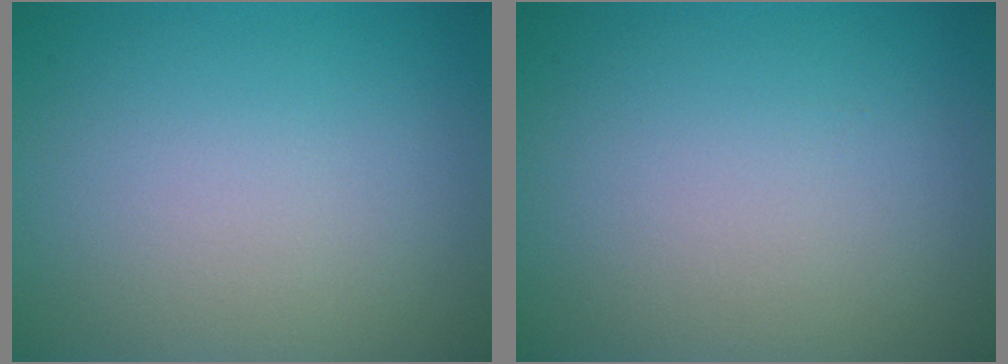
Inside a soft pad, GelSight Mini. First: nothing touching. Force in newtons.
{"total": 0.0}